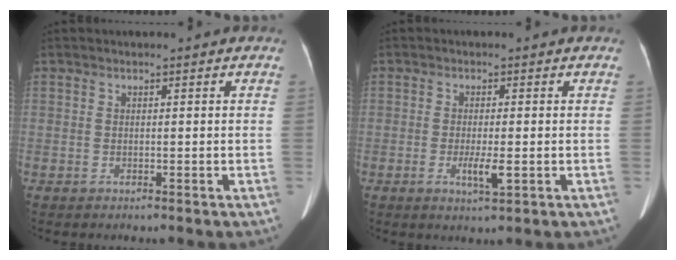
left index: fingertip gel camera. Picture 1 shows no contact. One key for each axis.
{"total": 3.1, "fx": -0.8, "fy": 0.5, "fz": 3.0, "tx": -0.055, "ty": -0.005, "tz": -0.011}